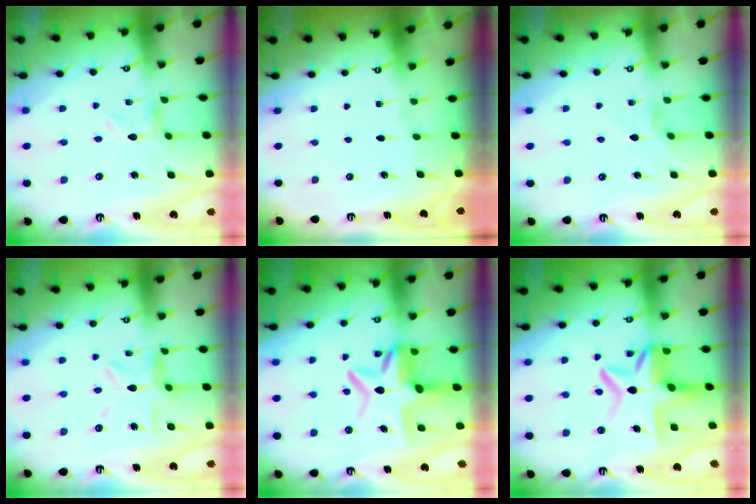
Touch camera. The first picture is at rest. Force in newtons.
{"total": 0.0}
{"total": 3.0, "press": 2.9, "slide": 0.5}
{"total": 8.1, "press": 8.1, "slide": 0.7}
{"total": 10.0, "press": 9.8, "slide": 1.7}
{"total": 11.1, "press": 11.0, "slide": 1.7}